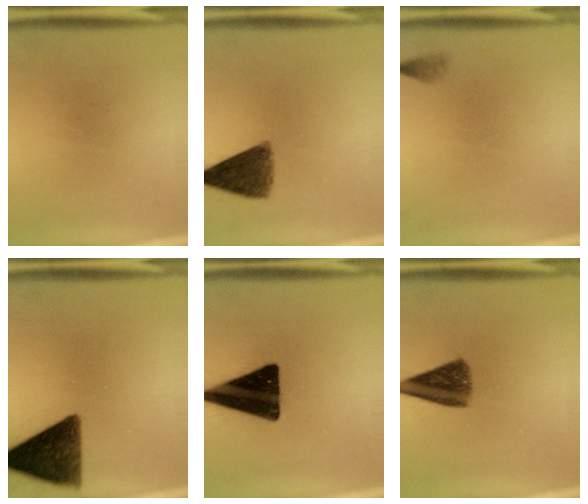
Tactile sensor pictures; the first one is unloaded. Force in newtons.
{"total": 8.1}
{"total": 0.8}
{"total": 12.3}
{"total": 18.0}
{"total": 8.3}